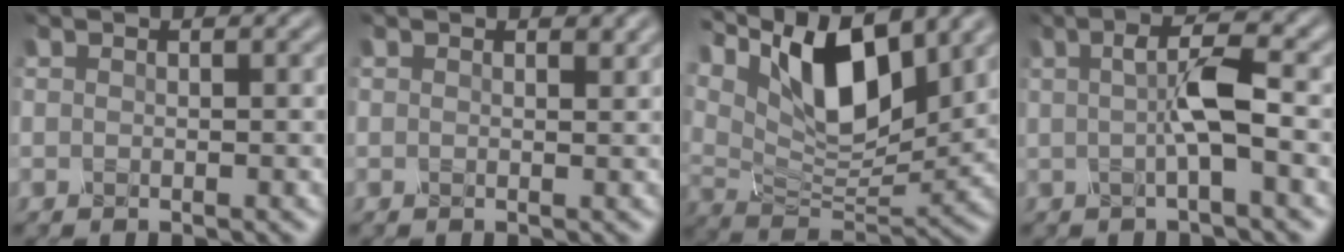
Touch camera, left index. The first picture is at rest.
{"total": 1.0, "force": [0.9, 0.3, 0.4], "torque": [-0.004, 0.002, 0.018]}
{"total": 10.5, "force": [5.0, 4.5, 8.1], "torque": [-0.142, 0.001, 0.094]}
{"total": 3.7, "force": [-0.5, 0.6, 3.6], "torque": [-0.066, 0.006, -0.012]}